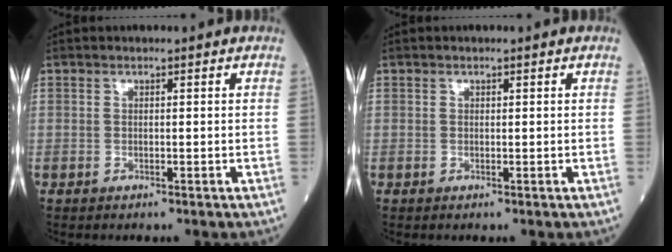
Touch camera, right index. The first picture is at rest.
{"total": 0.0}